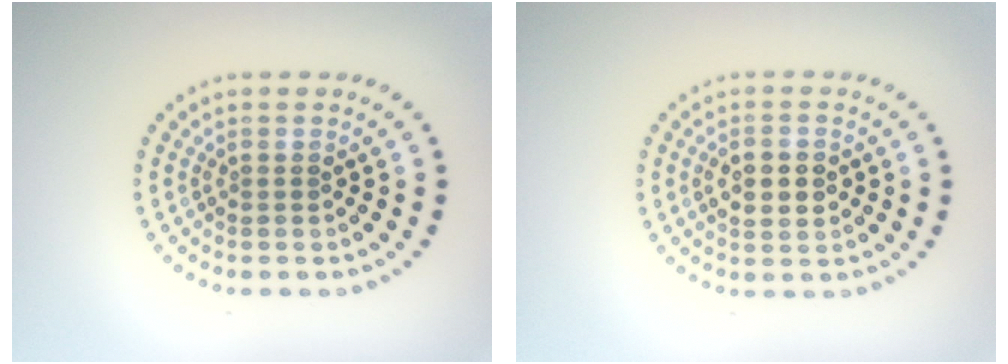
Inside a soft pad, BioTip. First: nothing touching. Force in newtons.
{"total": 3.2, "press": 3.2, "slide": 0.2}